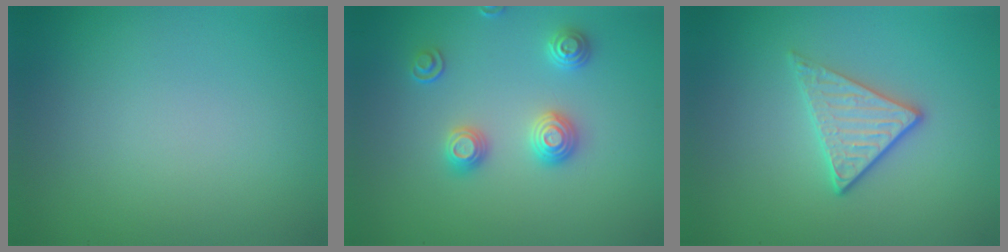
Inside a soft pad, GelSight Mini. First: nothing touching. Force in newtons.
{"total": 2.9, "press": 2.7, "slide": 1.1}
{"total": 2.8, "press": 2.5, "slide": 1.2}